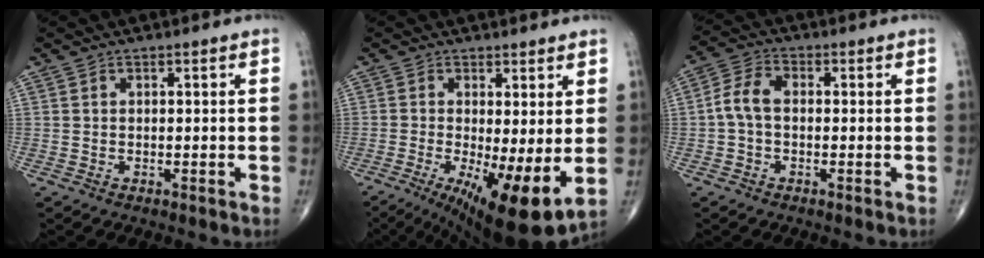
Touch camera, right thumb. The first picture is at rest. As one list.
[{"total": 13.5, "force": [-2.3, 3.8, 12.7], "torque": [-0.208, -0.024, -0.024]}, {"total": 5.6, "force": [-0.4, 3.6, 4.2], "torque": [-0.084, 0.019, -0.018]}]